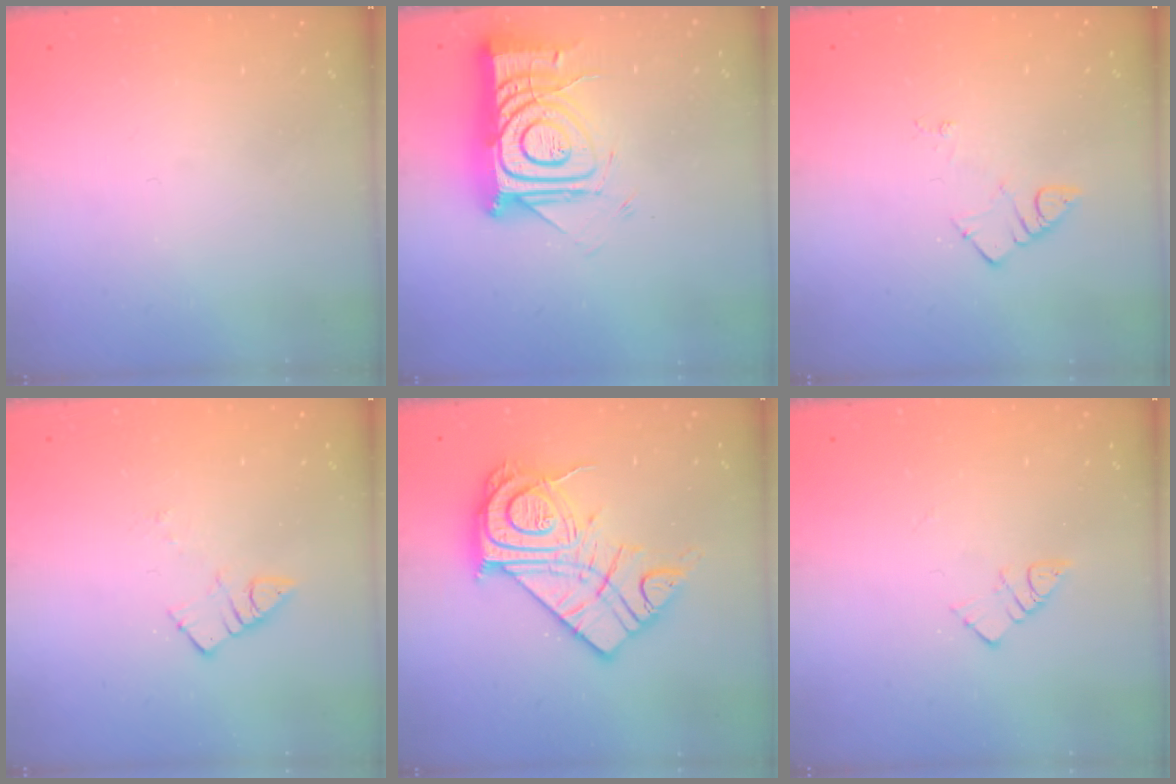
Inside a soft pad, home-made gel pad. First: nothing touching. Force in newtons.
{"total": 16.3, "press": 16.3, "slide": 1.5}
{"total": 3.8, "press": 3.8, "slide": 0.5}
{"total": 4.1, "press": 4.1, "slide": 0.2}
{"total": 20.7, "press": 20.7, "slide": 1.7}
{"total": 5.6, "press": 5.6, "slide": 0.2}